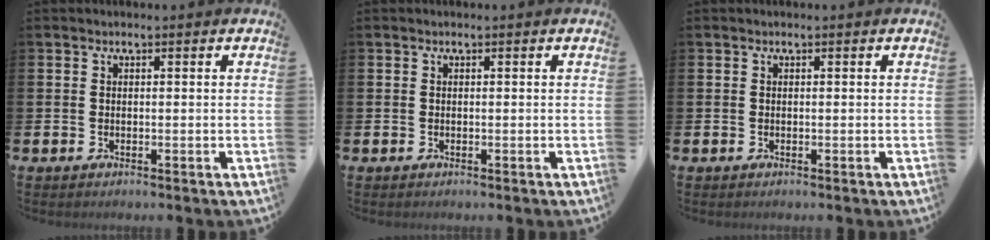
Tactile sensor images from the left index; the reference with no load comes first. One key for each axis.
{"total": 0.0}
{"total": 0.0}